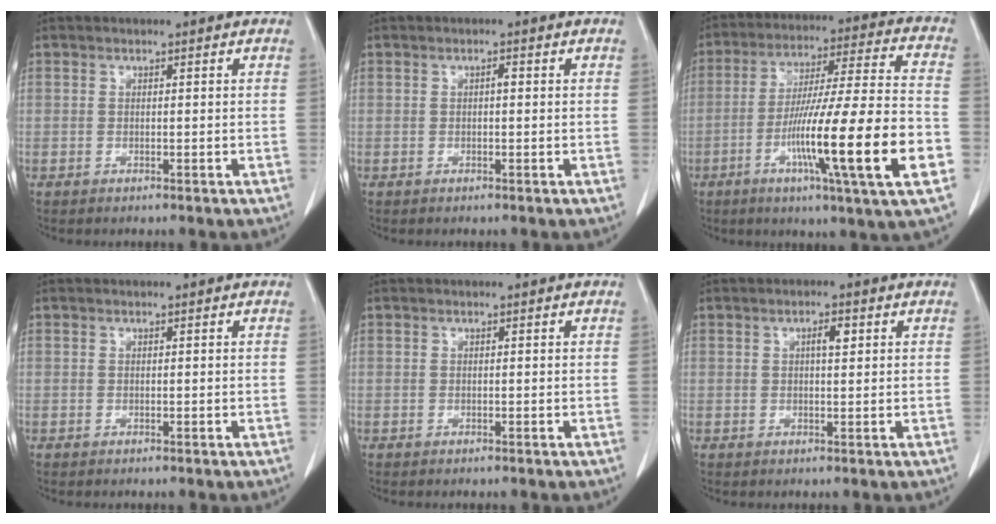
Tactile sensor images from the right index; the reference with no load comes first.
{"total": 0.7, "force": [0.0, 0.2, 0.6], "torque": [-0.012, 0.002, 0.000]}
{"total": 20.9, "force": [-6.7, -0.1, 19.8], "torque": [-0.318, -0.017, -0.113]}
{"total": 0.0}
{"total": 0.0}
{"total": 2.1, "force": [0.7, 0.5, 1.9], "torque": [-0.034, 0.001, 0.010]}